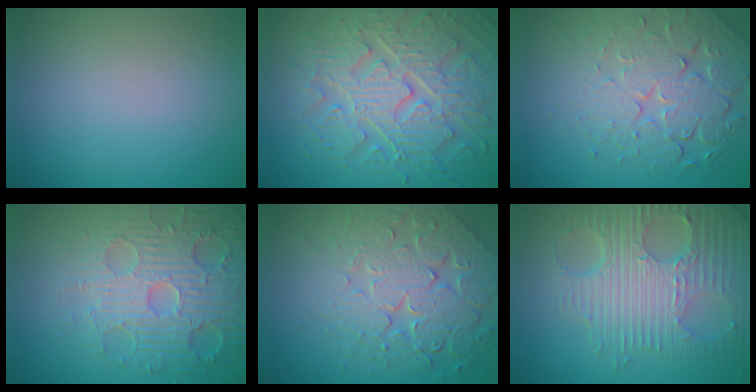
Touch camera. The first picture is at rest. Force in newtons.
{"total": 9.1, "press": 6.6, "slide": 6.2}
{"total": 7.2, "press": 5.4, "slide": 4.8}
{"total": 6.8, "press": 5.8, "slide": 3.5}
{"total": 7.7, "press": 5.8, "slide": 5.1}
{"total": 8.6, "press": 5.9, "slide": 6.2}